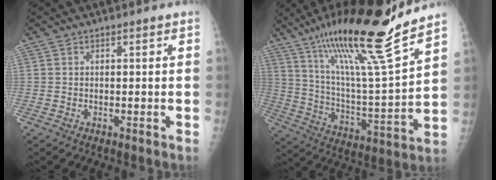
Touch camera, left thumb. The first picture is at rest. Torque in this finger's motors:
{"motor_torque": [1.03, -0.06, 1.65, -1.12, 0.48]}